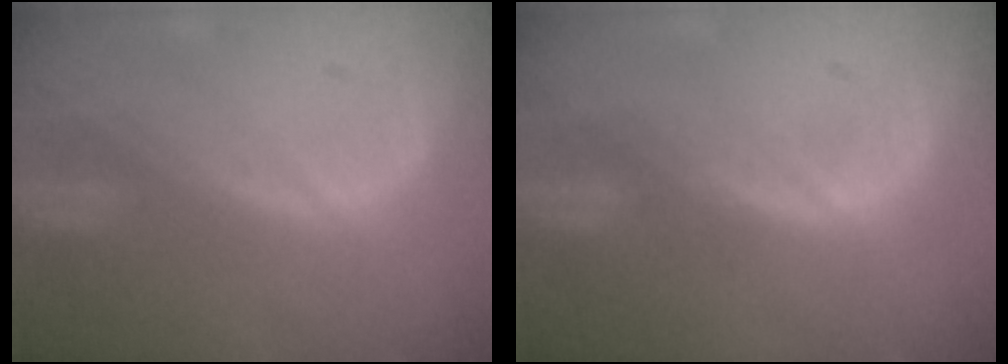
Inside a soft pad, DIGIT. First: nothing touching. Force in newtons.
{"total": 1.1, "press": 1.1, "slide": 0.3}